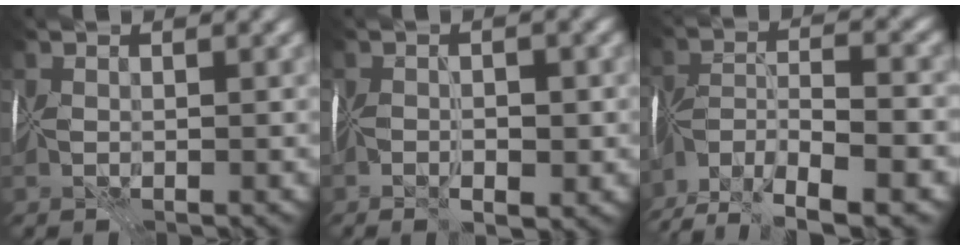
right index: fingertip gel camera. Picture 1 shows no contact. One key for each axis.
{"total": 2.4, "fx": -1.1, "fy": 0.8, "fz": 1.9, "tx": -0.029, "ty": -0.005, "tz": -0.018}
{"total": 8.7, "fx": -6.2, "fy": 2.8, "fz": 5.4, "tx": -0.092, "ty": 0.001, "tz": -0.120}